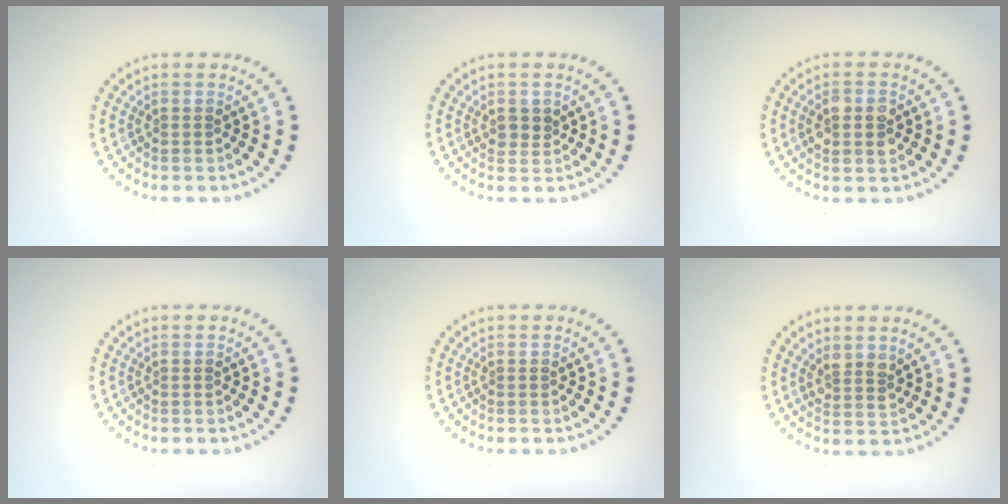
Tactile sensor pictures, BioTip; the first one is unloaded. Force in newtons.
{"total": 1.6, "press": 1.4, "slide": 0.8}
{"total": 2.8, "press": 2.8, "slide": 0.3}
{"total": 0.0}
{"total": 0.0}
{"total": 1.8, "press": 1.5, "slide": 0.9}